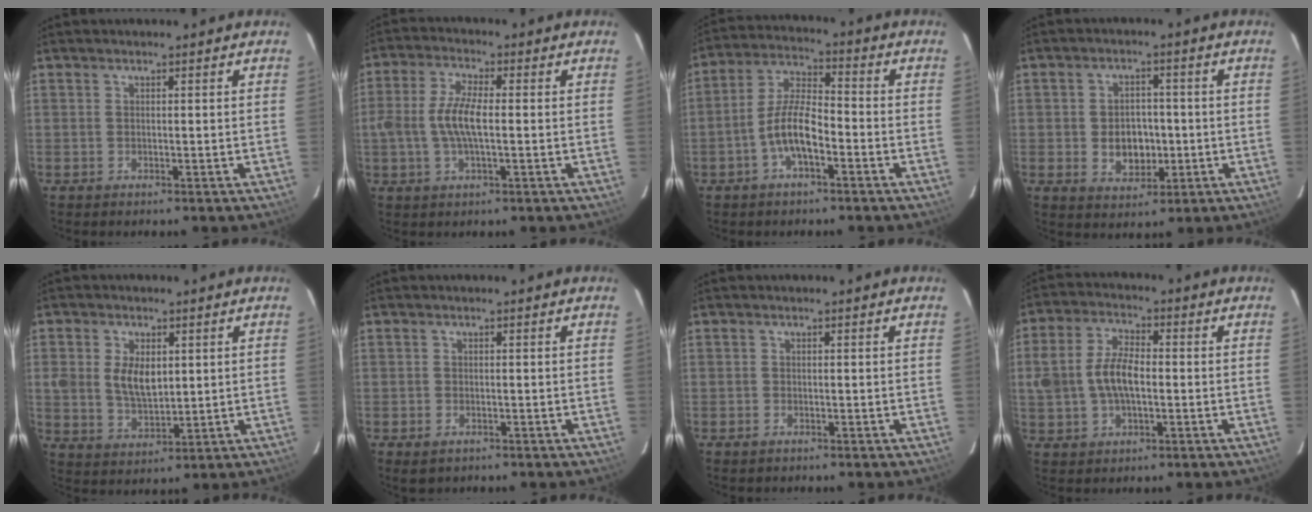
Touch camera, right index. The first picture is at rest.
{"total": 7.6, "force": [-0.7, 2.5, 7.1], "torque": [-0.148, 0.007, -0.015]}
{"total": 8.4, "force": [-3.5, 2.9, 7.1], "torque": [-0.152, 0.013, -0.065]}
{"total": 7.0, "force": [-1.1, 5.3, 4.5], "torque": [-0.088, 0.006, -0.006]}
{"total": 7.4, "force": [1.4, 4.5, 5.7], "torque": [-0.111, 0.001, 0.031]}
{"total": 2.3, "force": [-1.3, 1.5, 1.1], "torque": [-0.020, -0.004, -0.020]}
{"total": 0.9, "force": [-0.7, 0.5, 0.2], "torque": [-0.005, 0.001, -0.012]}
{"total": 9.1, "force": [-0.7, 5.1, 7.5], "torque": [-0.152, 0.013, -0.010]}